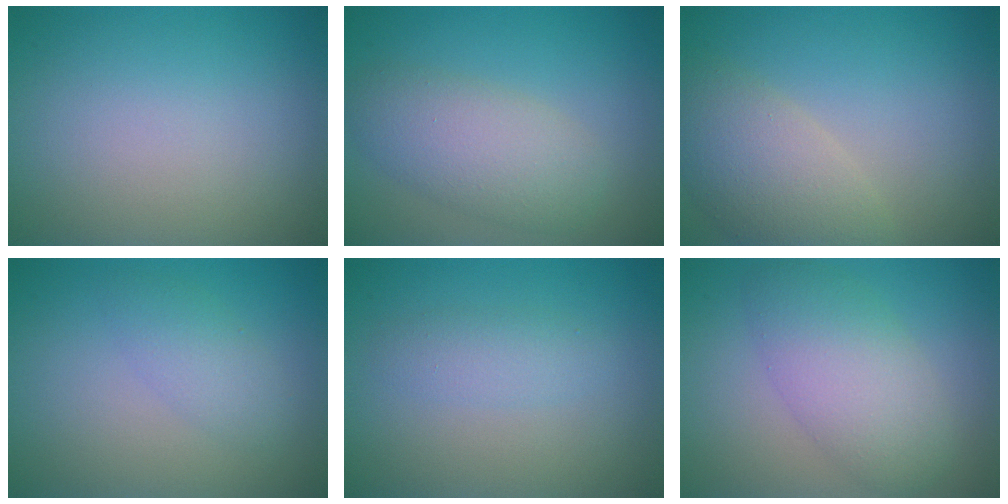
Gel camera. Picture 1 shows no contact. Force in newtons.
{"total": 4.8, "press": 4.8, "slide": 0.2}
{"total": 5.5, "press": 5.5, "slide": 0.5}
{"total": 2.2, "press": 2.2, "slide": 0.1}
{"total": 1.9, "press": 1.9, "slide": 0.0}
{"total": 5.4, "press": 5.4, "slide": 0.3}